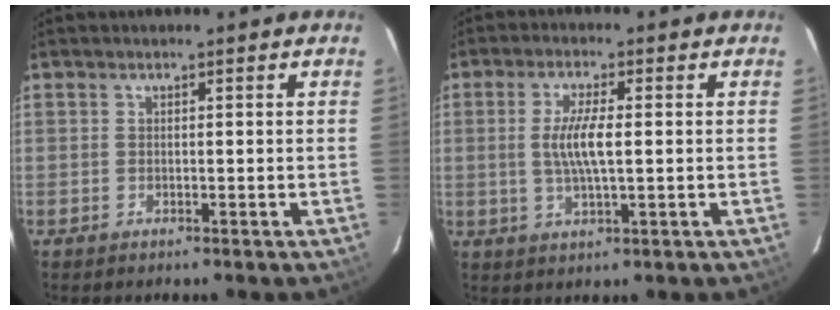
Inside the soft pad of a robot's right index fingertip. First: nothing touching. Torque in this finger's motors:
{"motor_torque": [0.99, 0.08, 0.52, 0.12]}